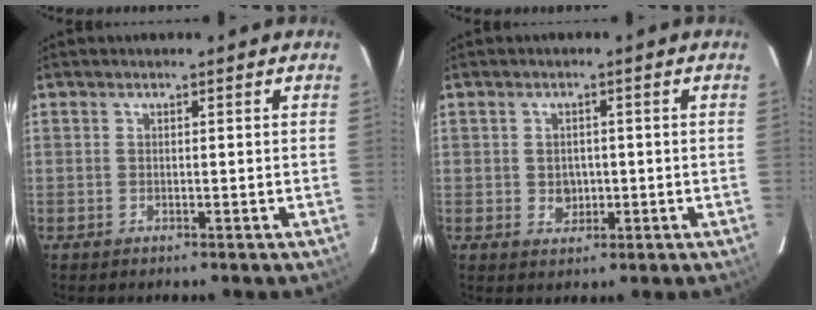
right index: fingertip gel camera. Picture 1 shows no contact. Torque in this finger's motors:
{"motor_torque": [-0.08, 0.02, 0.00, 0.00]}